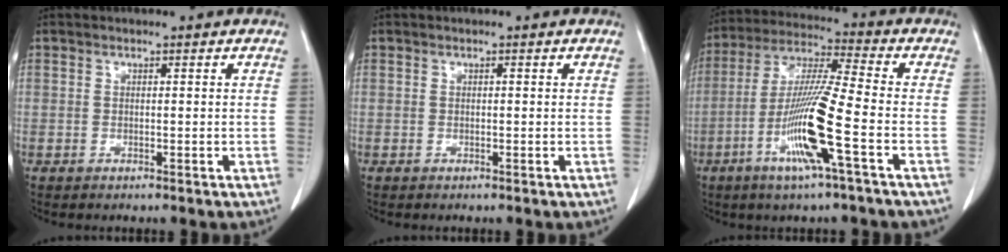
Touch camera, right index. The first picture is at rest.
{"total": 0.0}
{"total": 13.5, "force": [-4.8, -0.6, 12.6], "torque": [-0.253, -0.013, -0.098]}